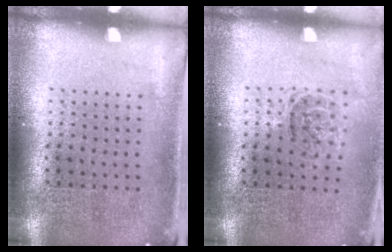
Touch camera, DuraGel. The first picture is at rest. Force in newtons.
{"total": 1.1, "press": 1.0, "slide": 0.5}